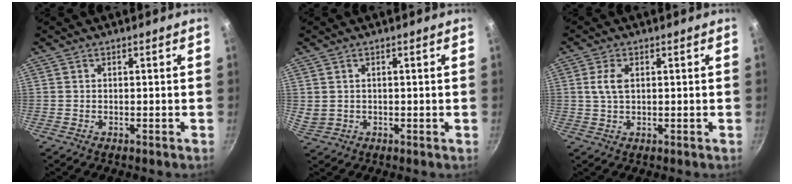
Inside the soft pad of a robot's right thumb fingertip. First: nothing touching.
{"total": 2.1, "force": [0.6, 1.6, 1.2], "torque": [-0.020, 0.001, 0.019]}
{"total": 4.0, "force": [0.9, 2.0, 3.4], "torque": [-0.071, 0.004, 0.018]}